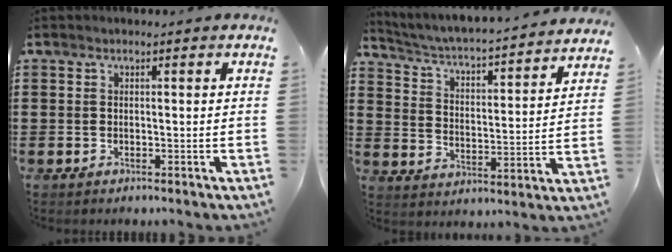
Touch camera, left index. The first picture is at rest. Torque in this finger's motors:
{"motor_torque": [1.11, -1.03, 0.14, 0.03]}